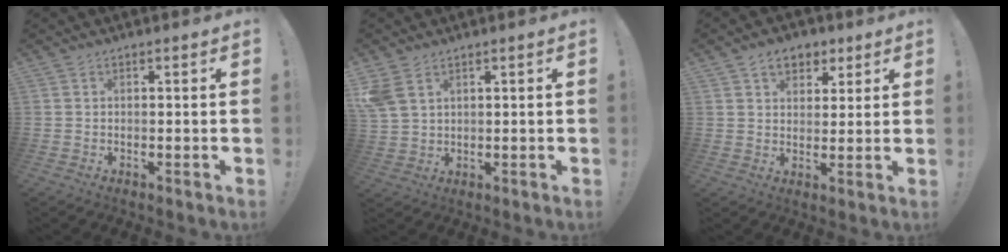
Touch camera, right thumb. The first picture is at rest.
{"total": 6.2, "force": [3.3, 3.8, 3.5], "torque": [-0.062, -0.006, 0.069]}
{"total": 7.4, "force": [4.0, 5.5, 3.1], "torque": [-0.033, -0.015, 0.073]}